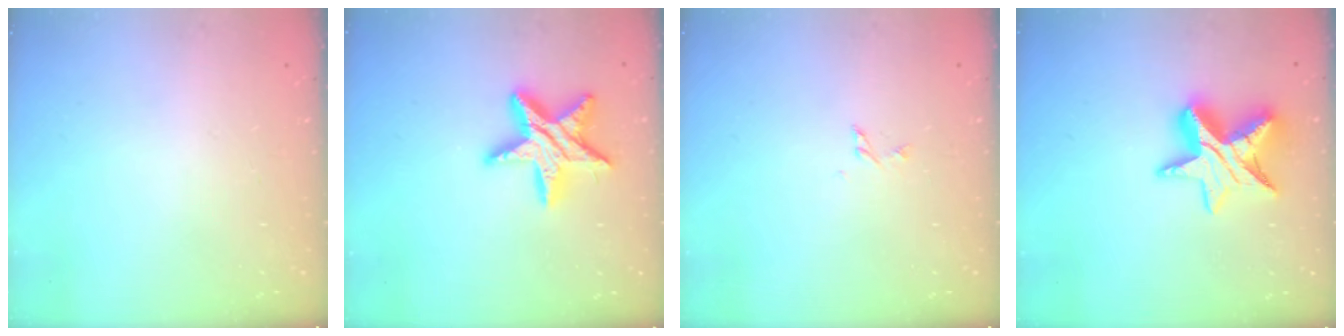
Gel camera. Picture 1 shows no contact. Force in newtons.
{"total": 15.1, "press": 15.1, "slide": 0.9}
{"total": 3.3, "press": 3.3, "slide": 0.3}
{"total": 13.5, "press": 13.4, "slide": 1.1}